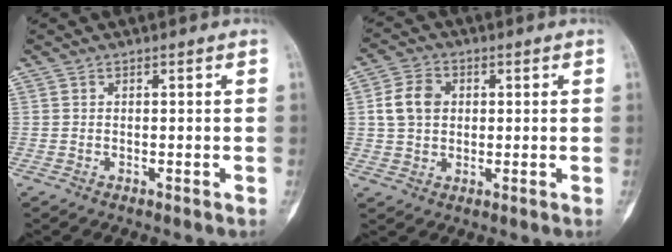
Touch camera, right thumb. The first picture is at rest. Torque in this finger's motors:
{"motor_torque": [0.09, 0.76, 0.07, -0.01, 0.01]}